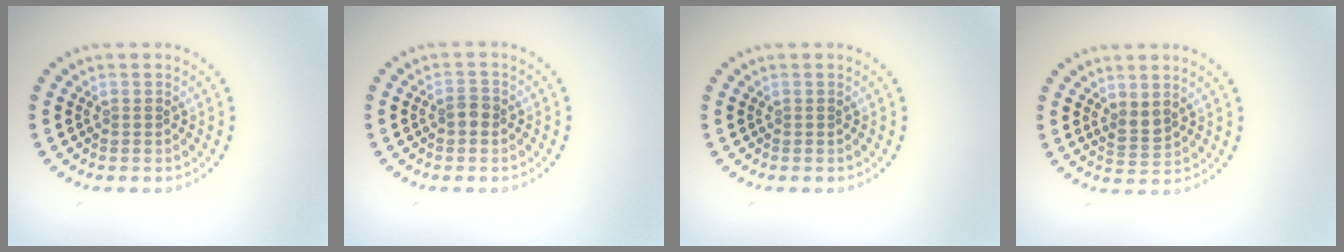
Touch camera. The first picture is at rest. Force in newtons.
{"total": 1.3, "press": 1.3, "slide": 0.3}
{"total": 0.0}
{"total": 1.5, "press": 1.3, "slide": 0.7}